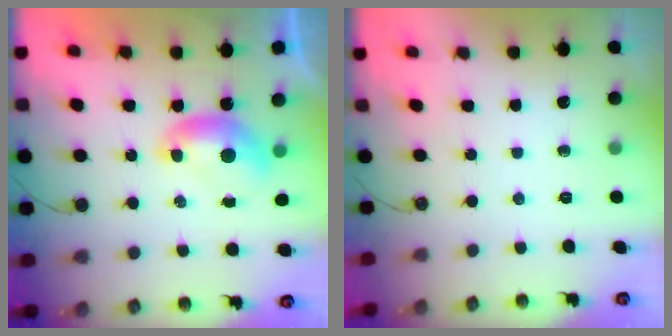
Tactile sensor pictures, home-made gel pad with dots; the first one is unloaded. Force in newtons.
{"total": 0.0}